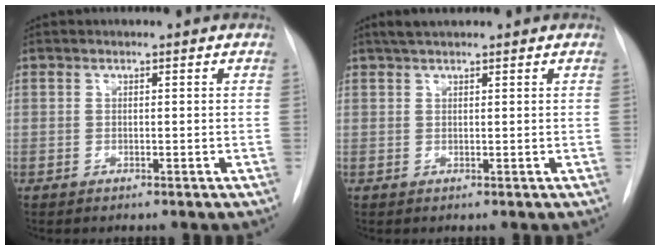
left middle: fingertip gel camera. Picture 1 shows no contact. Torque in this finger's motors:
{"motor_torque": [0.27, -0.26, 0.00, 0.01]}